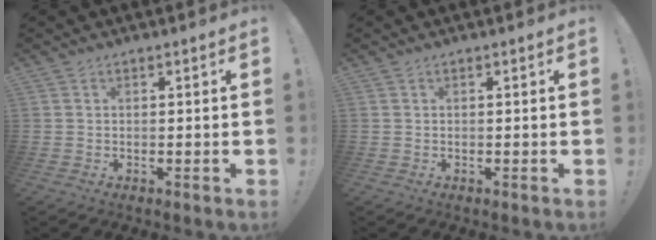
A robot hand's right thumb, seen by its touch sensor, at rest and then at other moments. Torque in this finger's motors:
{"motor_torque": [0.02, 0.11, 0.06, 0.07, -0.08]}